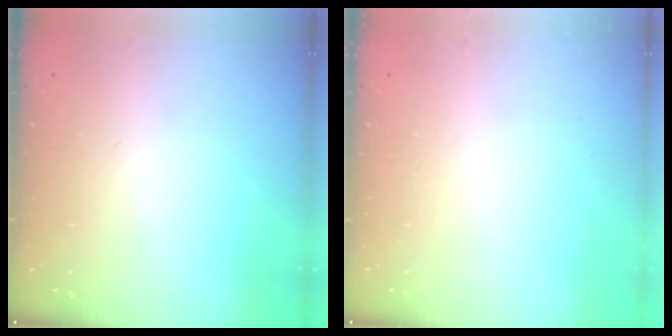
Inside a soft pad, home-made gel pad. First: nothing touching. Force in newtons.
{"total": 0.0}